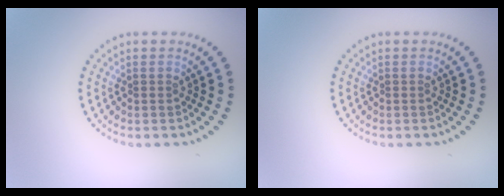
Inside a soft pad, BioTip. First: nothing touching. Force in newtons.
{"total": 0.0}